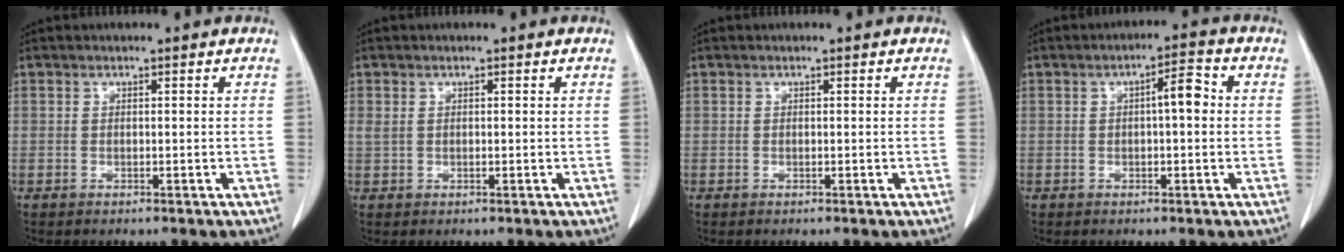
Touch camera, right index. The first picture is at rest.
{"total": 1.0, "force": [0.4, 0.6, 0.7], "torque": [-0.021, 0.005, 0.014]}
{"total": 0.0}
{"total": 4.4, "force": [0.5, 1.1, 4.2], "torque": [-0.064, 0.017, 0.004]}